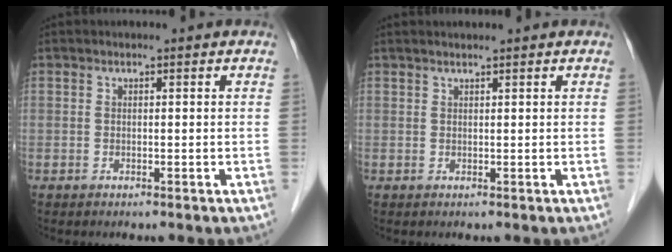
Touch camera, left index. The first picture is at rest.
{"total": 1.7, "force": [1.5, -0.1, 0.8], "torque": [-0.010, 0.017, 0.030]}